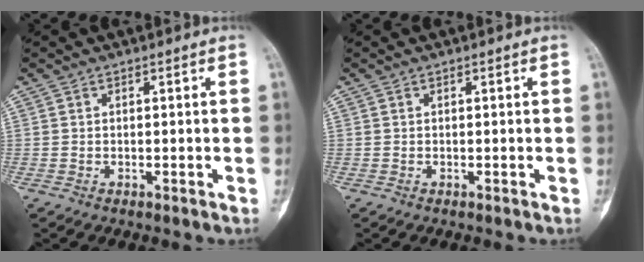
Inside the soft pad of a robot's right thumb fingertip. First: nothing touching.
{"total": 0.0}